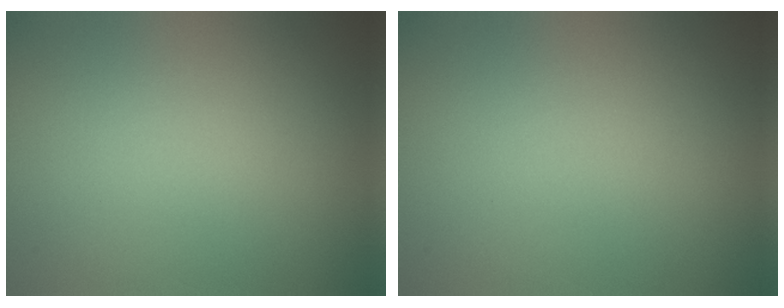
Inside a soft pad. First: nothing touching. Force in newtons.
{"total": 0.0}